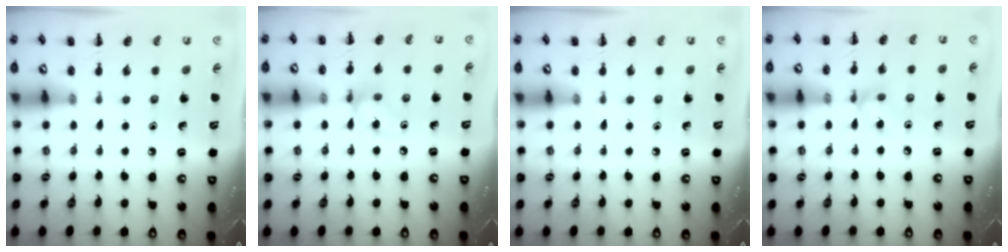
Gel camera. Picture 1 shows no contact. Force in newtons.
{"total": 7.0, "press": 6.9, "slide": 1.4}
{"total": 0.0}
{"total": 5.7, "press": 5.7, "slide": 1.0}